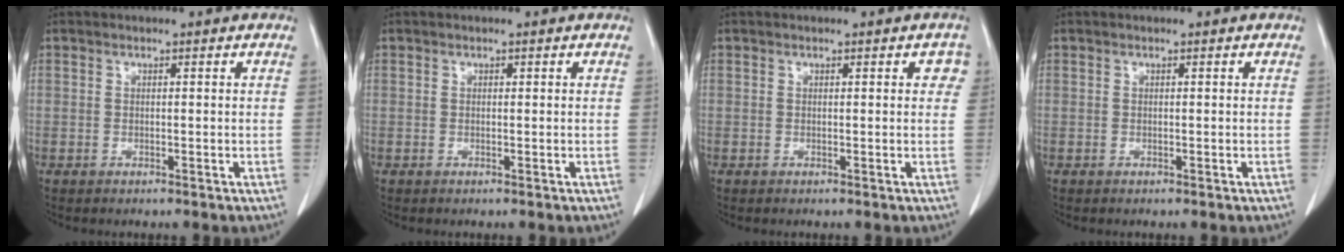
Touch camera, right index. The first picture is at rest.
{"total": 0.0}
{"total": 1.9, "force": [0.3, 0.9, 1.6], "torque": [-0.006, 0.009, -0.005]}
{"total": 0.0}